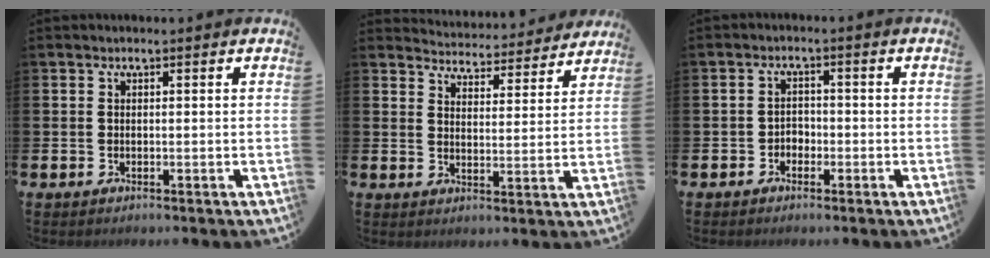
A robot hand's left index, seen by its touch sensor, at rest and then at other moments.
{"total": 4.6, "force": [4.5, 0.7, -0.2], "torque": [-0.014, -0.040, 0.077]}
{"total": 1.9, "force": [-1.3, 1.4, 0.3], "torque": [-0.009, 0.004, -0.030]}